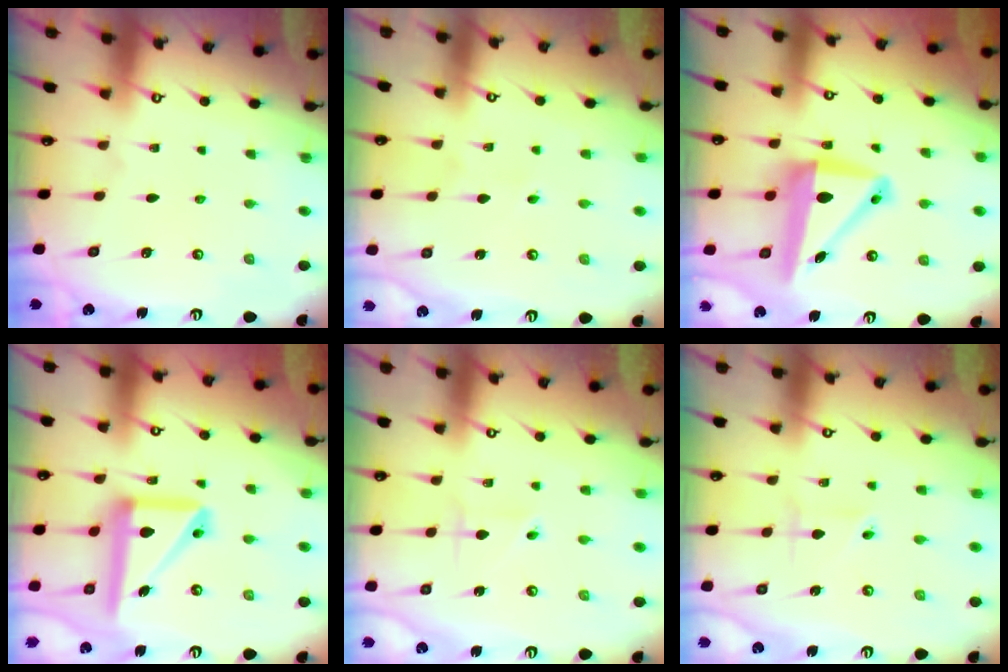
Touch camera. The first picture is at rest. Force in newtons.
{"total": 2.7, "press": 2.7, "slide": 0.2}
{"total": 10.9, "press": 10.5, "slide": 2.6}
{"total": 14.8, "press": 14.6, "slide": 2.5}
{"total": 2.9, "press": 2.9, "slide": 0.2}
{"total": 2.2, "press": 2.2, "slide": 0.3}